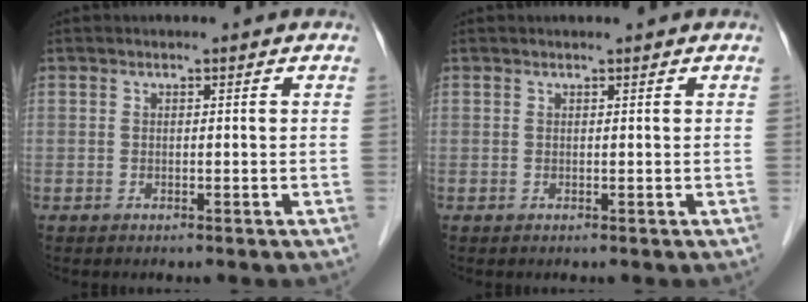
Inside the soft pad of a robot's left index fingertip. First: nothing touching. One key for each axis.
{"total": 0.5, "fx": 0.5, "fy": -0.1, "fz": 0.2, "tx": -0.005, "ty": 0.001, "tz": 0.008}